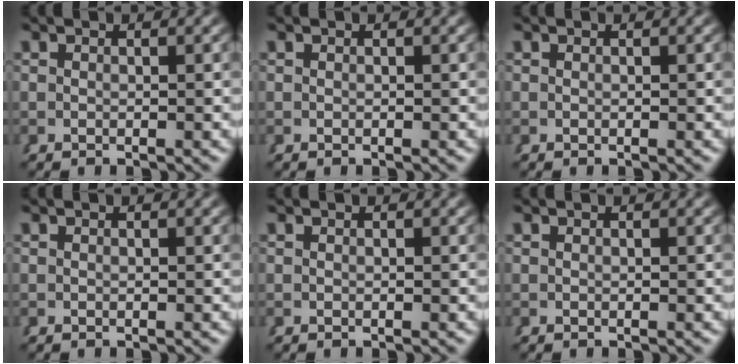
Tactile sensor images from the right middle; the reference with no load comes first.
{"total": 0.0}
{"total": 0.0}
{"total": 0.0}
{"total": 0.0}
{"total": 0.0}